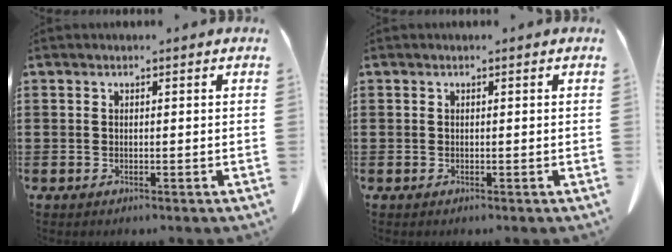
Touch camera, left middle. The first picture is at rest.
{"total": 0.0}